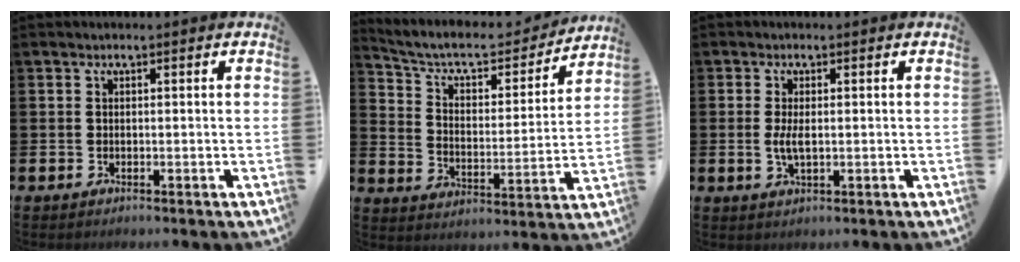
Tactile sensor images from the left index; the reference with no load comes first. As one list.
[{"total": 7.7, "force": [6.8, 2.7, 2.6], "torque": [-0.077, -0.047, 0.111]}, {"total": 2.6, "force": [0.2, 1.0, 2.4], "torque": [-0.032, -0.003, -0.001]}]